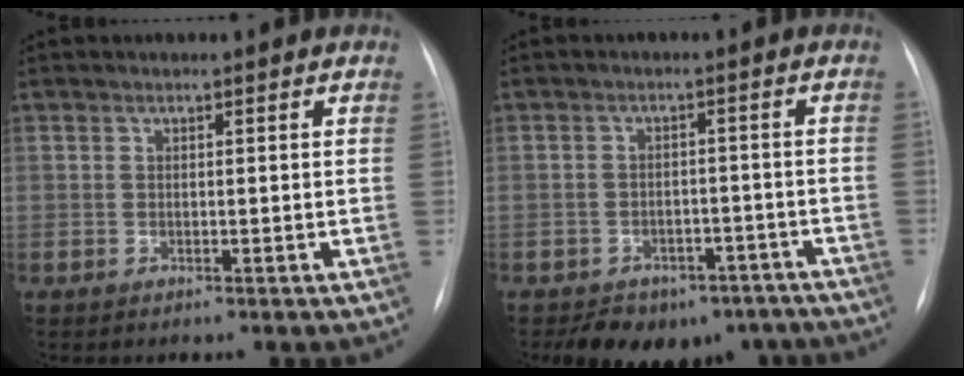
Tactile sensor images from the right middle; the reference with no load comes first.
{"total": 11.1, "force": [-8.4, 6.4, 3.4], "torque": [-0.032, 0.016, -0.100]}